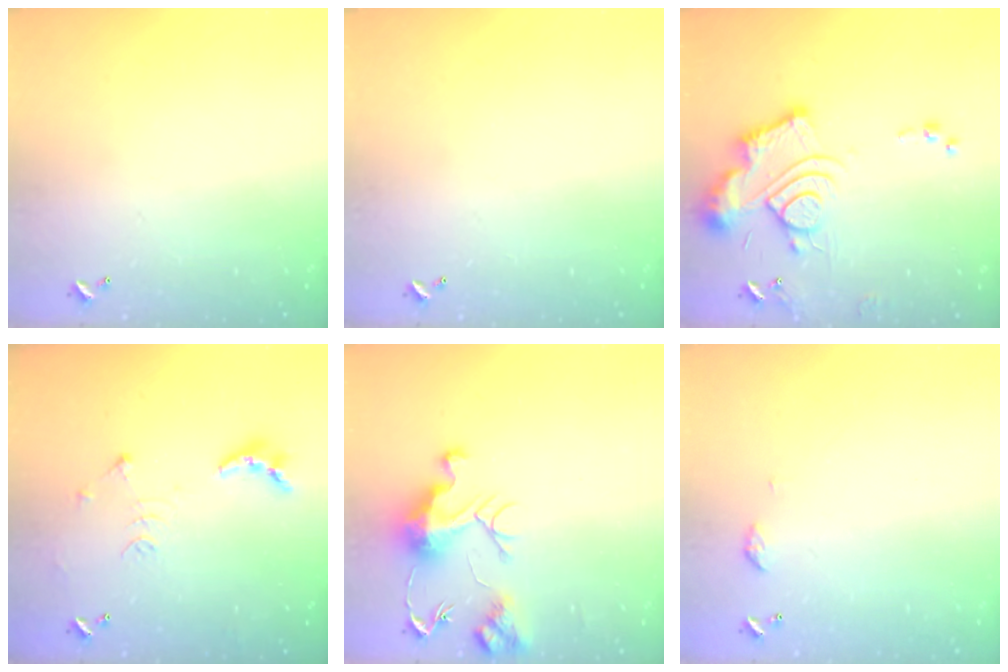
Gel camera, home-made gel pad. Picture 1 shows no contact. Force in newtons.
{"total": 0.0}
{"total": 14.1, "press": 14.1, "slide": 1.3}
{"total": 10.3, "press": 10.2, "slide": 1.0}
{"total": 9.4, "press": 9.4, "slide": 0.7}
{"total": 4.6, "press": 4.5, "slide": 0.6}